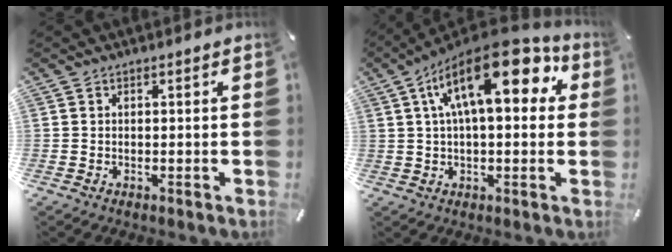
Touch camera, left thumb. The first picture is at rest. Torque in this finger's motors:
{"motor_torque": [2.52, 2.49, 2.44, -0.33, 0.38]}